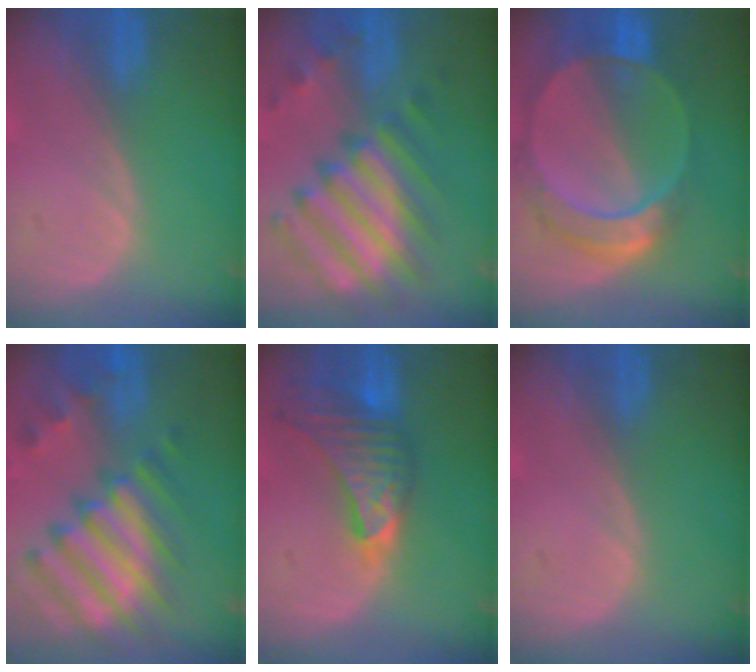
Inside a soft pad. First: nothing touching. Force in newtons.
{"total": 11.4, "press": 10.6, "slide": 4.4}
{"total": 9.5, "press": 8.2, "slide": 4.8}
{"total": 12.4, "press": 10.7, "slide": 6.3}
{"total": 8.6, "press": 8.3, "slide": 2.1}
{"total": 0.0}